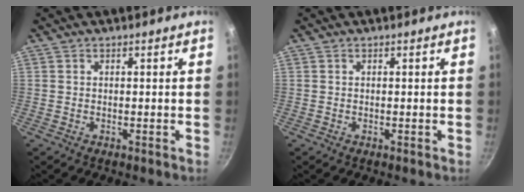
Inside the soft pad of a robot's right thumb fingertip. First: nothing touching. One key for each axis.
{"total": 0.0}